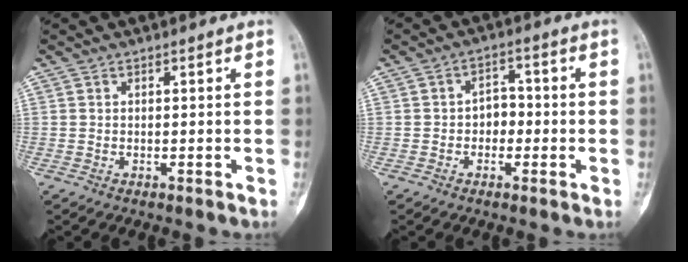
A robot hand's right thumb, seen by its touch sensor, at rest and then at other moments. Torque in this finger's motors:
{"motor_torque": [0.57, 0.57, 0.42, -0.08, -0.03]}